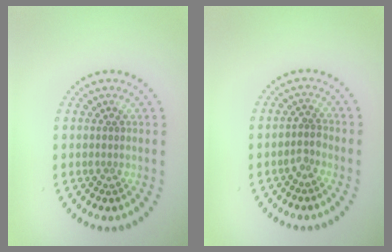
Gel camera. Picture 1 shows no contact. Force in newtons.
{"total": 1.3, "press": 1.1, "slide": 0.8}